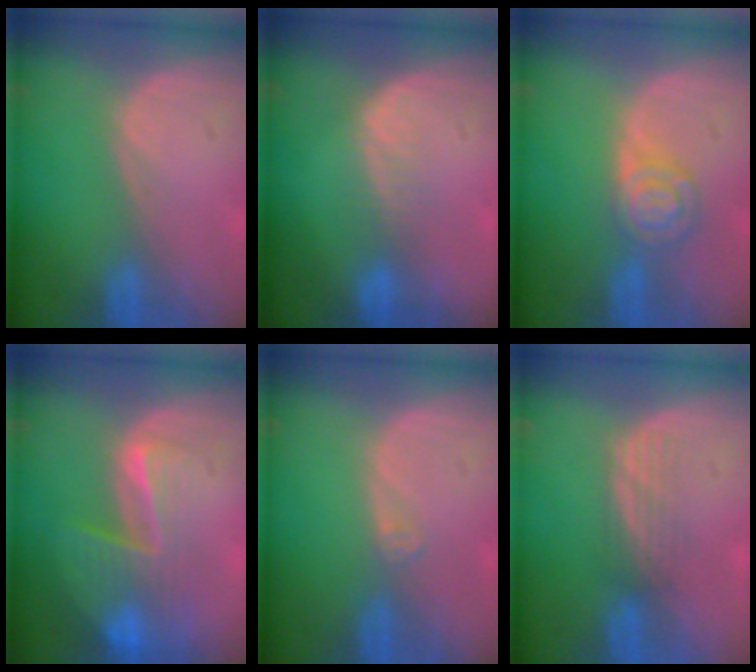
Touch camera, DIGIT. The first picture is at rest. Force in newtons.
{"total": 2.7, "press": 2.3, "slide": 1.5}
{"total": 5.3, "press": 4.7, "slide": 2.4}
{"total": 8.3, "press": 7.1, "slide": 4.4}
{"total": 1.1, "press": 0.8, "slide": 0.7}
{"total": 3.0, "press": 2.5, "slide": 1.7}